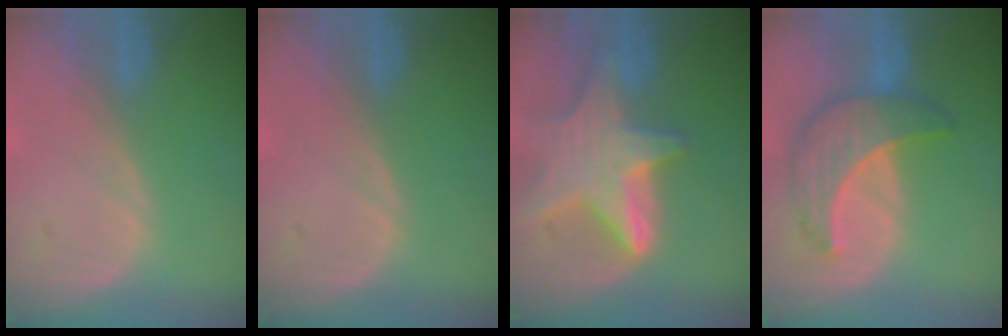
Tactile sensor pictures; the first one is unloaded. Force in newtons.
{"total": 0.0}
{"total": 9.5, "press": 9.5, "slide": 0.6}
{"total": 7.7, "press": 7.7, "slide": 0.4}